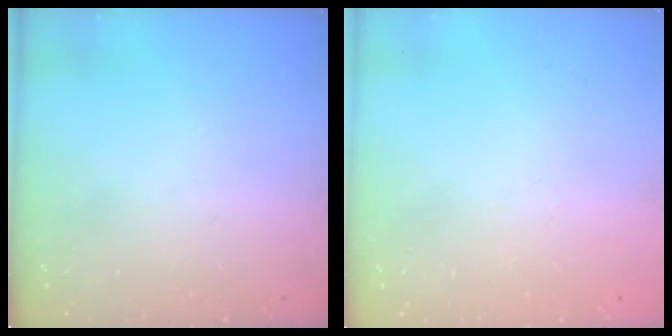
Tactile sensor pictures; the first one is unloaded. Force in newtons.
{"total": 0.0}